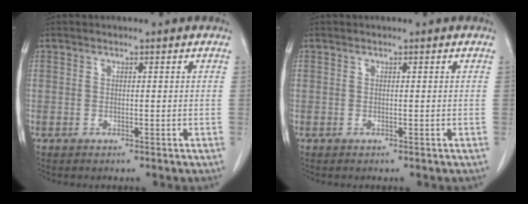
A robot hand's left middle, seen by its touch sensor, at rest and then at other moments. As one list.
[{"total": 0.0}]